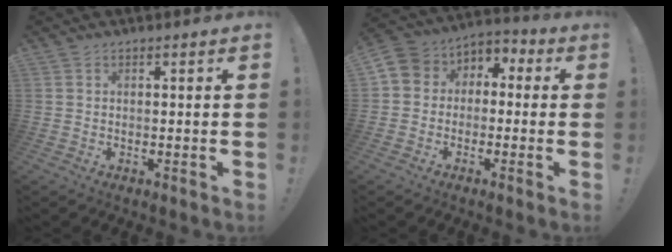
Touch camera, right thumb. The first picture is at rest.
{"total": 6.0, "force": [-2.6, 5.0, 2.0], "torque": [-0.031, 0.017, -0.047]}